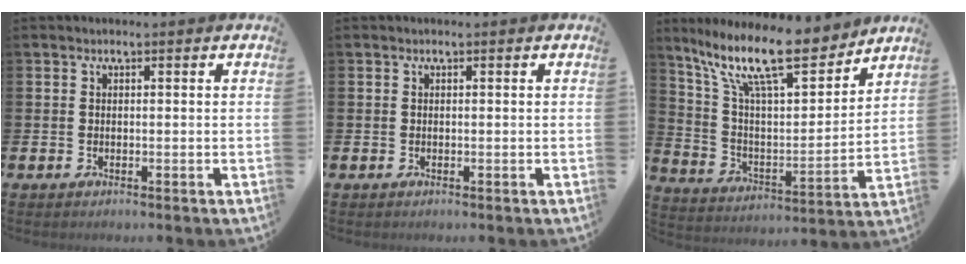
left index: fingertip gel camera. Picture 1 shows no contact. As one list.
[{"total": 0.0}, {"total": 14.9, "force": [11.2, 4.2, 8.9], "torque": [-0.188, -0.060, 0.192]}]